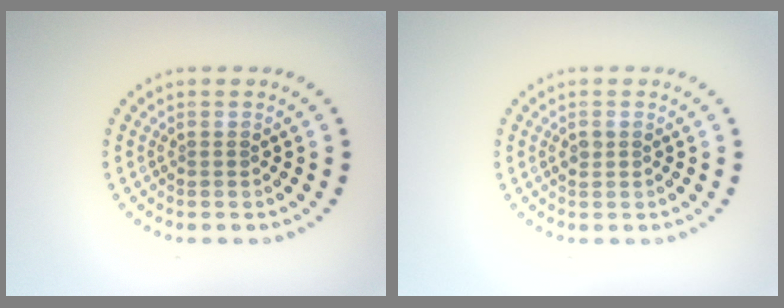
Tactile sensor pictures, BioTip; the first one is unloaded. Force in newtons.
{"total": 0.9, "press": 0.9, "slide": 0.2}